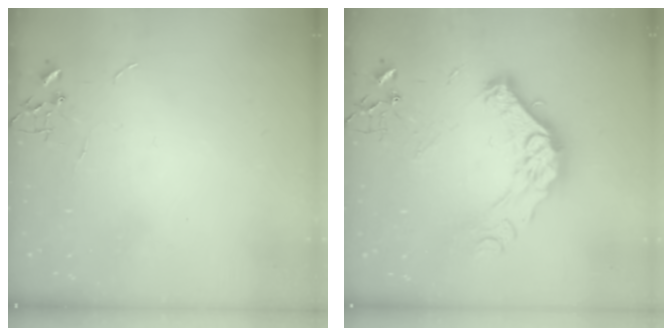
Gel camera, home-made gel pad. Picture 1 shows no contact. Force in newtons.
{"total": 16.5, "press": 16.5, "slide": 1.2}